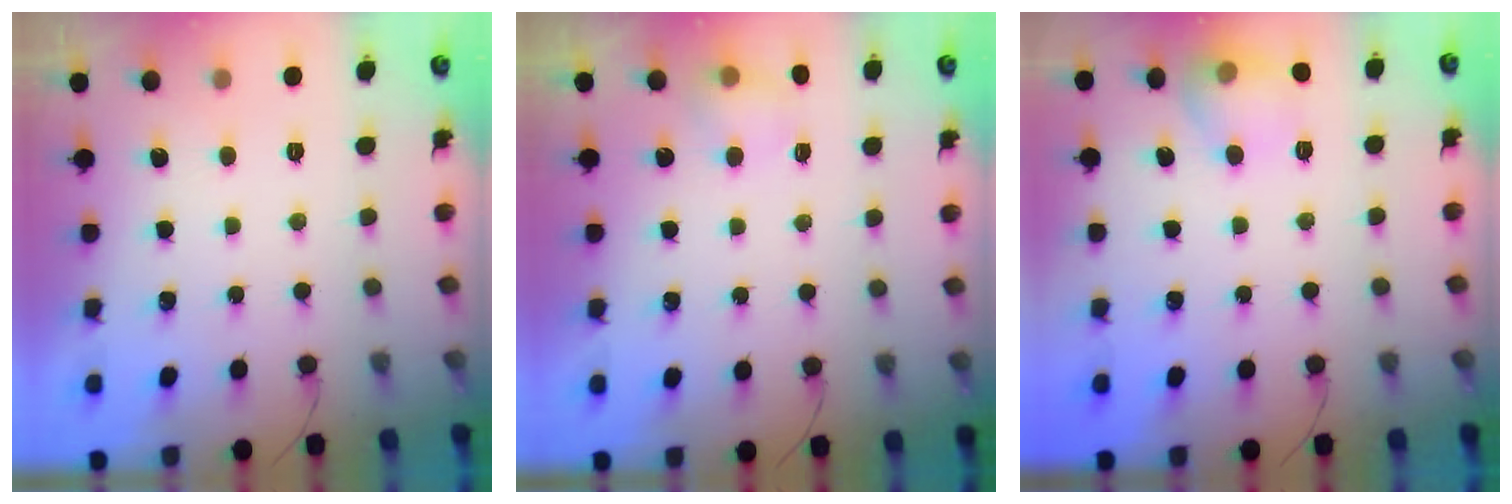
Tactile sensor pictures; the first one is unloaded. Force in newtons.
{"total": 4.1, "press": 4.0, "slide": 1.1}
{"total": 9.5, "press": 9.5, "slide": 0.5}